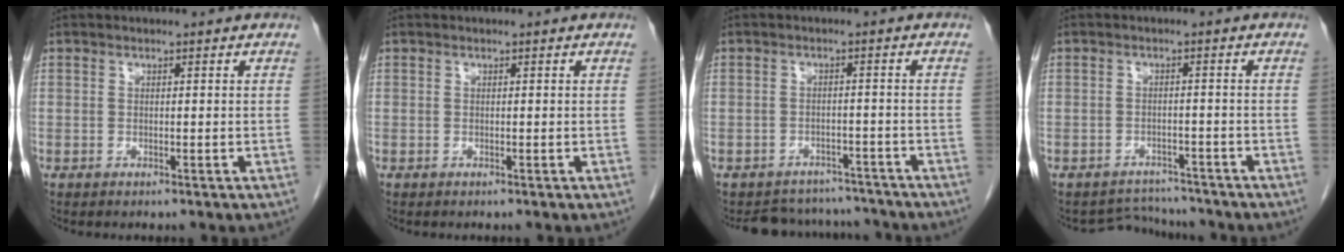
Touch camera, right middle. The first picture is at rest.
{"total": 0.0}
{"total": 8.3, "force": [-7.8, 2.7, 0.1], "torque": [0.004, 0.017, -0.098]}
{"total": 4.0, "force": [-3.8, 0.9, -1.2], "torque": [0.016, 0.011, -0.054]}